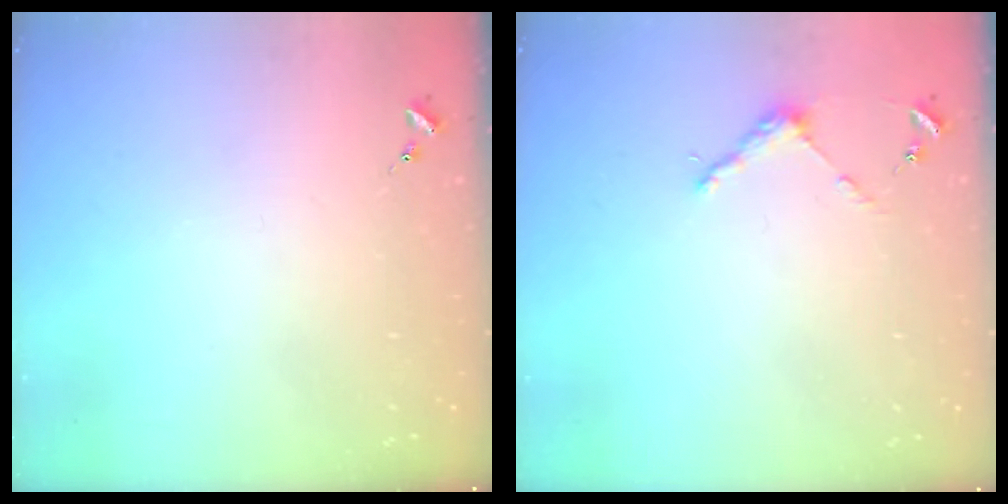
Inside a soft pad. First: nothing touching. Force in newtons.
{"total": 3.8, "press": 3.8, "slide": 0.3}